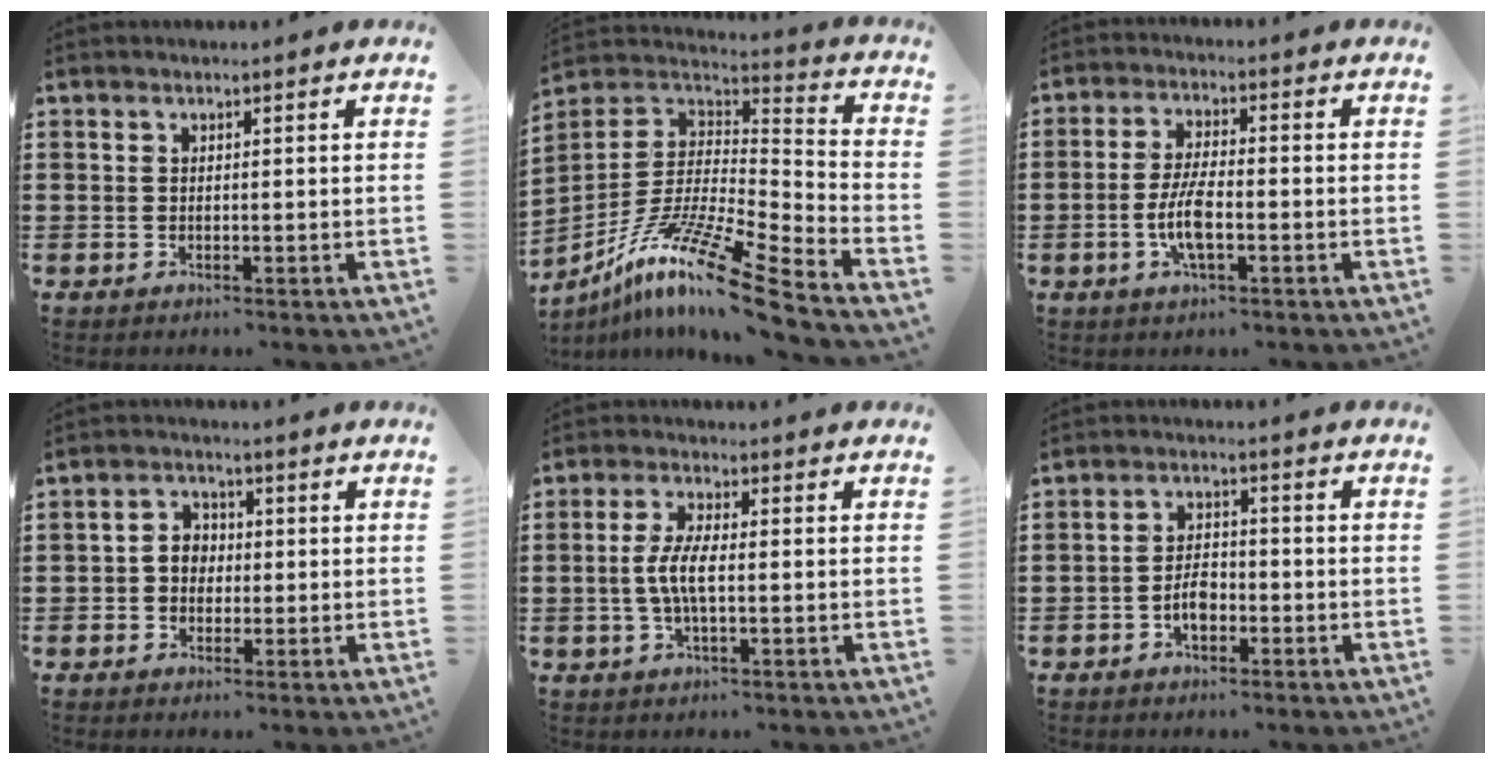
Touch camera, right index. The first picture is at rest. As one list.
[{"total": 14.4, "force": [-10.4, 1.1, 10.0], "torque": [-0.189, 0.016, -0.198]}, {"total": 6.3, "force": [-1.8, 1.8, 5.7], "torque": [-0.130, -0.007, -0.040]}, {"total": 3.3, "force": [-0.7, 2.8, 1.4], "torque": [-0.036, 0.010, -0.018]}, {"total": 4.9, "force": [-0.7, 1.5, 4.6], "torque": [-0.103, -0.002, -0.021]}, {"total": 4.1, "force": [-1.7, 2.2, 3.0], "torque": [-0.066, 0.002, -0.037]}]